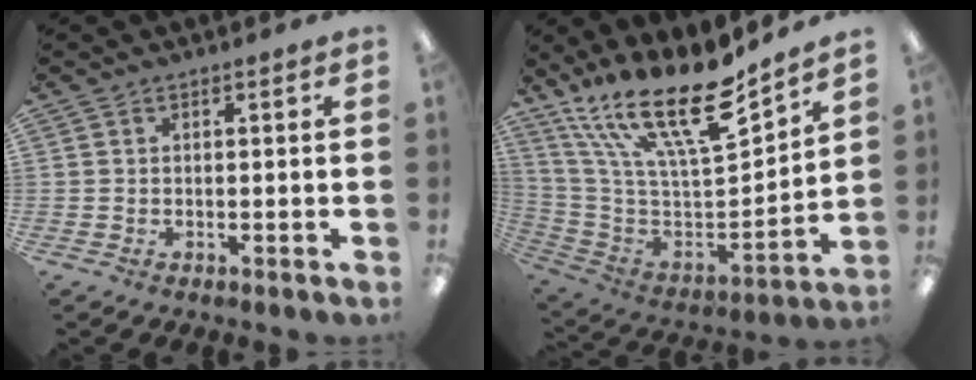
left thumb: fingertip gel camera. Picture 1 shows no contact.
{"total": 23.2, "force": [16.5, 6.9, 14.9], "torque": [-0.268, -0.119, 0.285]}